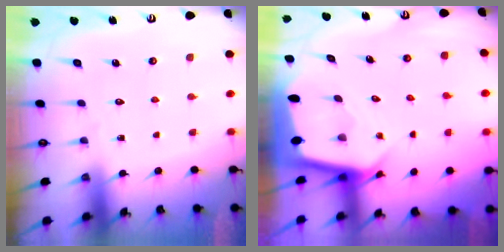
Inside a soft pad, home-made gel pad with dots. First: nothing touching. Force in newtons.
{"total": 3.9, "press": 3.9, "slide": 0.3}